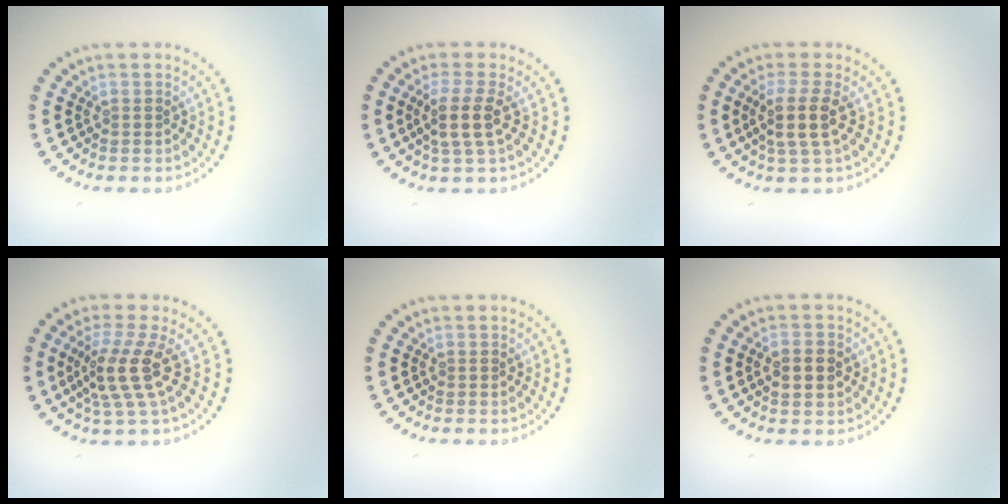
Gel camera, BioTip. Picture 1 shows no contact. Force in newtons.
{"total": 2.7, "press": 2.2, "slide": 1.6}
{"total": 2.9, "press": 2.3, "slide": 1.7}
{"total": 3.9, "press": 2.9, "slide": 2.6}
{"total": 0.0}
{"total": 2.4, "press": 2.4, "slide": 0.1}